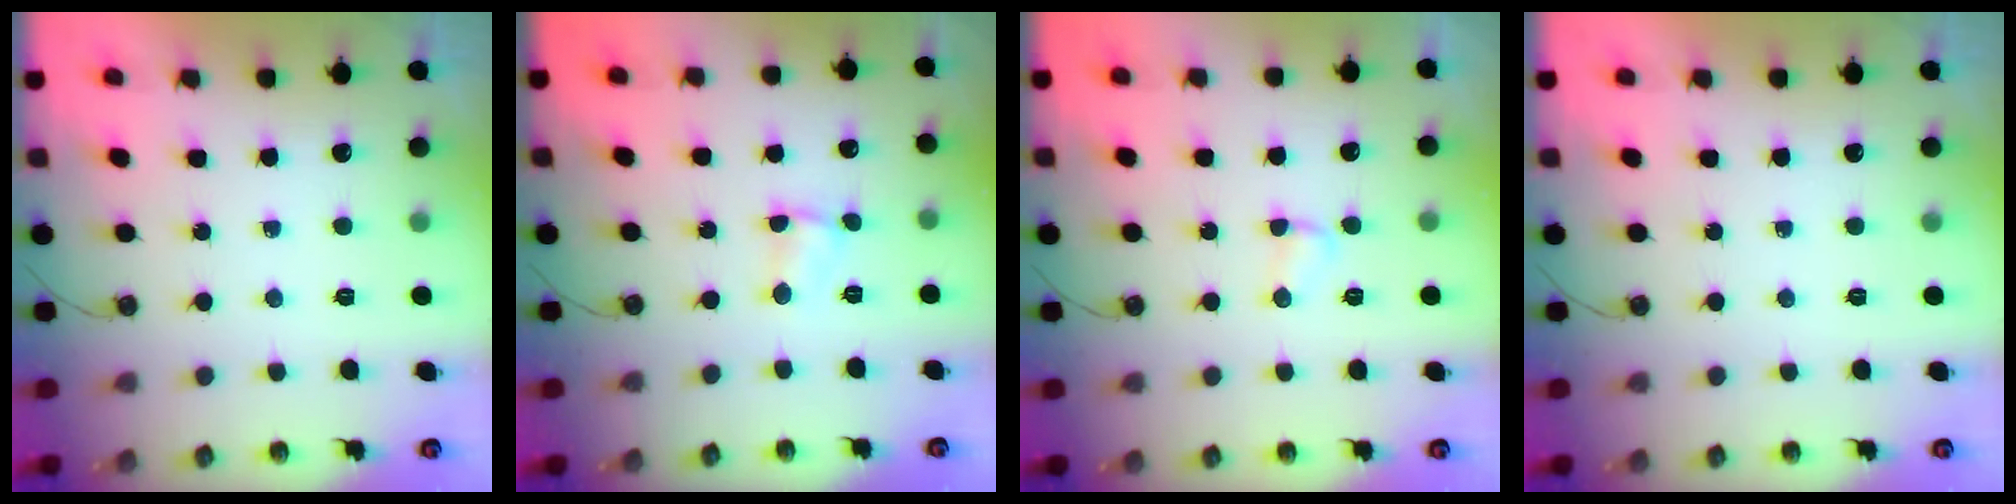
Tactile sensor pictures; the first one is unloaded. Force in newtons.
{"total": 2.4, "press": 2.3, "slide": 0.4}
{"total": 2.4, "press": 2.4, "slide": 0.3}
{"total": 0.0}